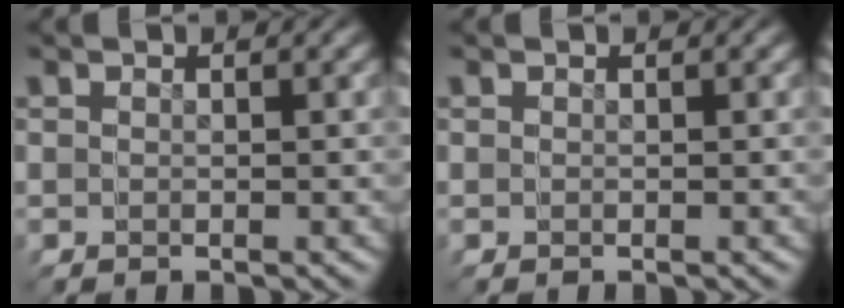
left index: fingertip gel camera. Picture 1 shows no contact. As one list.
[{"total": 0.0}]